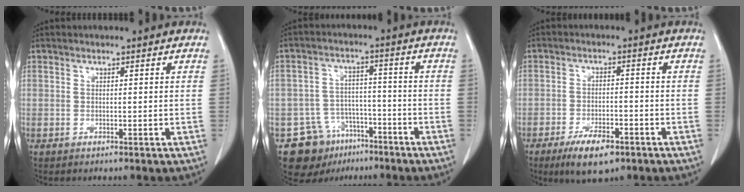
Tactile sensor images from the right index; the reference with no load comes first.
{"total": 10.2, "force": [-6.4, 7.6, 2.4], "torque": [-0.040, 0.030, -0.093]}
{"total": 7.3, "force": [-4.6, 2.5, 5.1], "torque": [-0.090, -0.007, -0.070]}